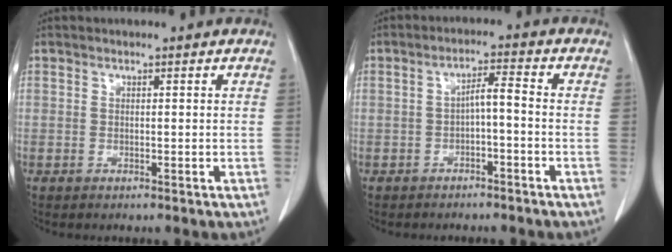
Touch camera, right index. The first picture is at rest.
{"total": 3.4, "force": [-1.1, 0.6, 3.2], "torque": [-0.054, 0.014, -0.016]}